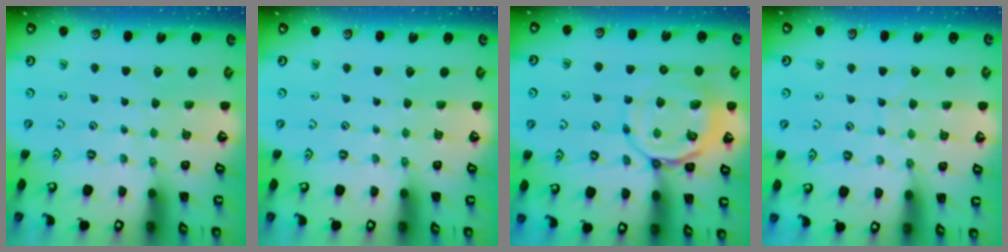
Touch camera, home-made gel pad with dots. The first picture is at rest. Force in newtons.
{"total": 0.0}
{"total": 12.6, "press": 12.5, "slide": 1.5}
{"total": 5.7, "press": 5.7, "slide": 0.6}